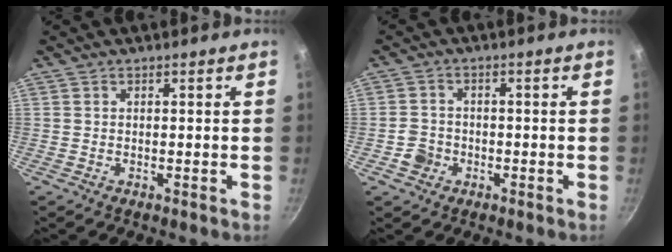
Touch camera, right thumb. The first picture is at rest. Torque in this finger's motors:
{"motor_torque": [0.45, 0.43, 0.52, 0.19, 0.01]}